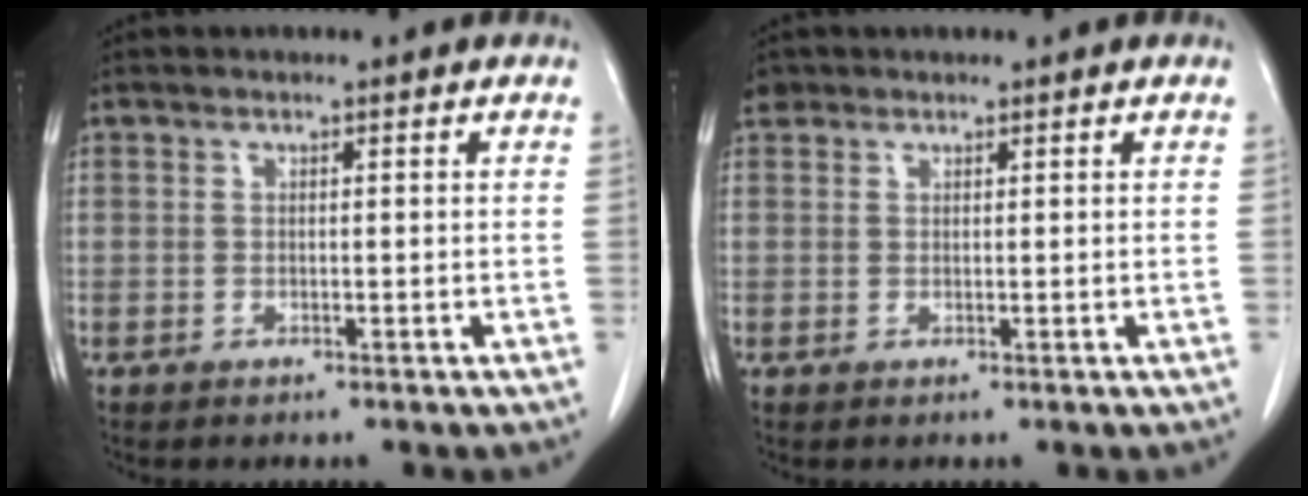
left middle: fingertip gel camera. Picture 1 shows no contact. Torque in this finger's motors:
{"motor_torque": [-0.26, -0.26, 0.11, 0.04]}